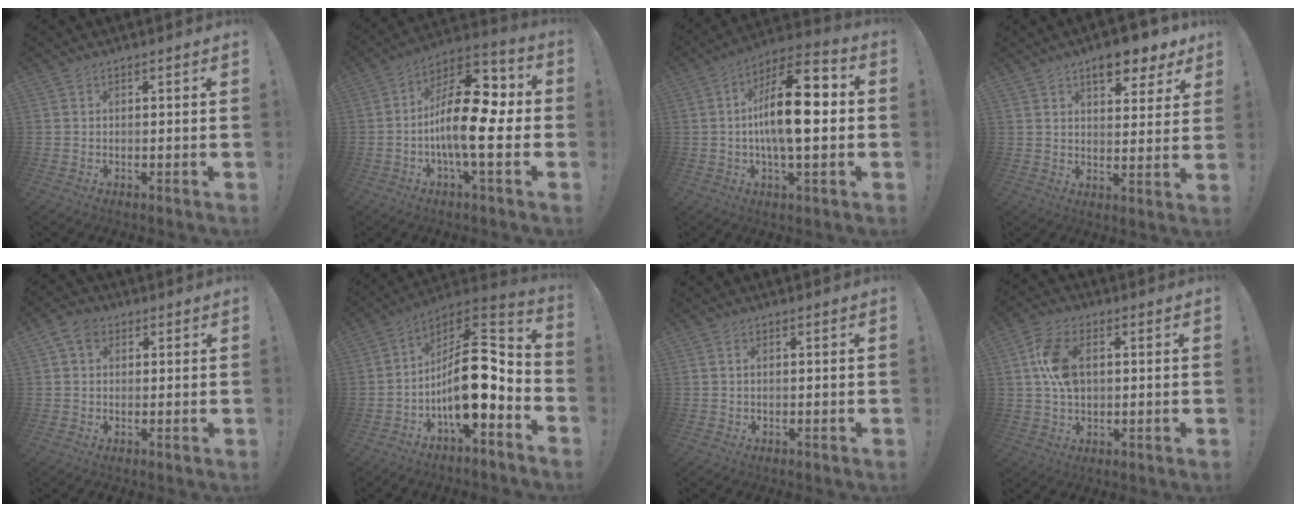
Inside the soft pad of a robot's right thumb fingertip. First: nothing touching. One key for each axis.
{"total": 20.1, "fx": -1.8, "fy": 8.4, "fz": 18.2, "tx": -0.316, "ty": 0.022, "tz": -0.026}
{"total": 17.8, "fx": -0.4, "fy": 6.4, "fz": 16.6, "tx": -0.285, "ty": 0.007, "tz": -0.015}
{"total": 9.1, "fx": 6.6, "fy": 3.2, "fz": 5.3, "tx": -0.058, "ty": -0.045, "tz": 0.113}
{"total": 5.4, "fx": 1.9, "fy": 3.9, "fz": 3.2, "tx": -0.055, "ty": 0.003, "tz": 0.038}
{"total": 16.0, "fx": -2.5, "fy": 6.7, "fz": 14.4, "tx": -0.234, "ty": 0.010, "tz": -0.036}
{"total": 0.8, "fx": 0.3, "fy": 0.3, "fz": 0.7, "tx": -0.016, "ty": 0.003, "tz": 0.005}
{"total": 11.1, "fx": 2.1, "fy": 6.9, "fz": 8.4, "tx": -0.168, "ty": 0.004, "tz": 0.035}